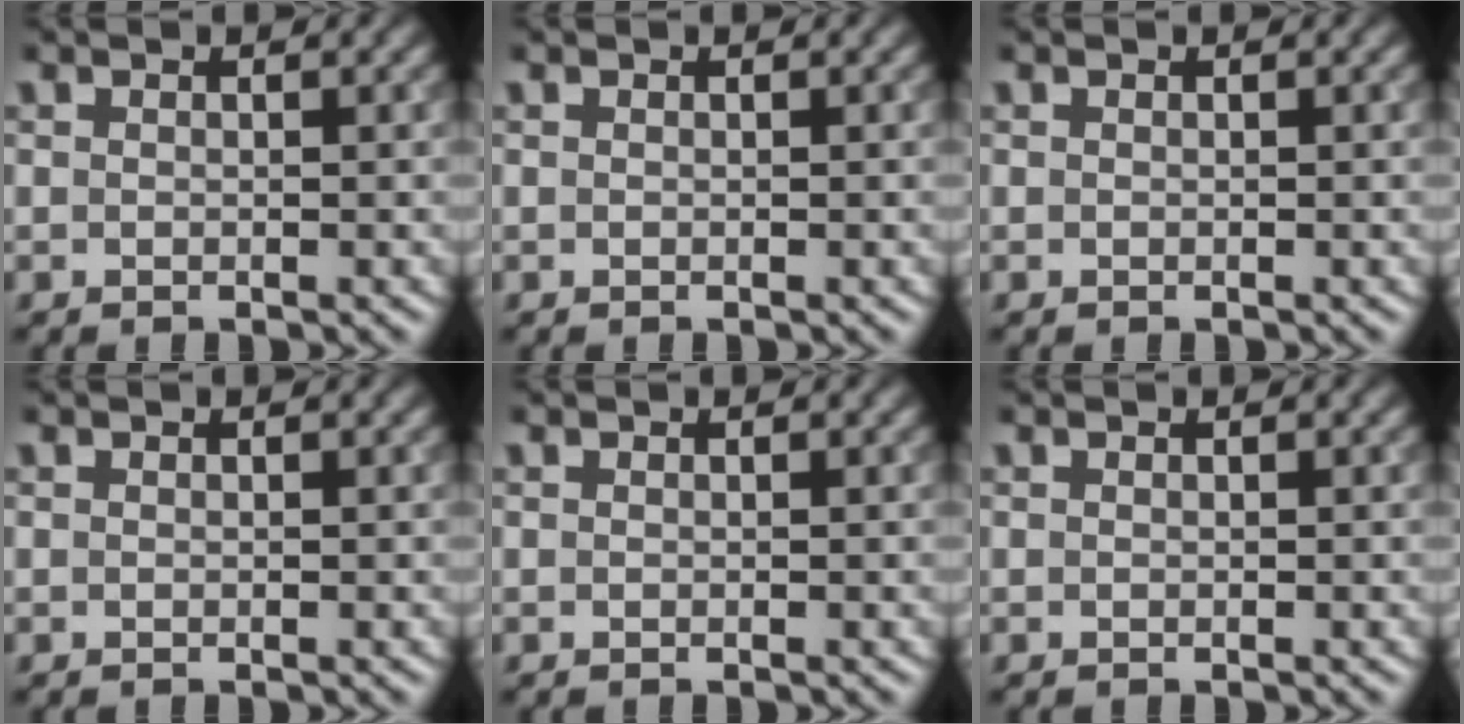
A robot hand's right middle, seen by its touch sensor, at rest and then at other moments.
{"total": 0.0}
{"total": 0.0}
{"total": 0.0}
{"total": 0.0}
{"total": 0.0}